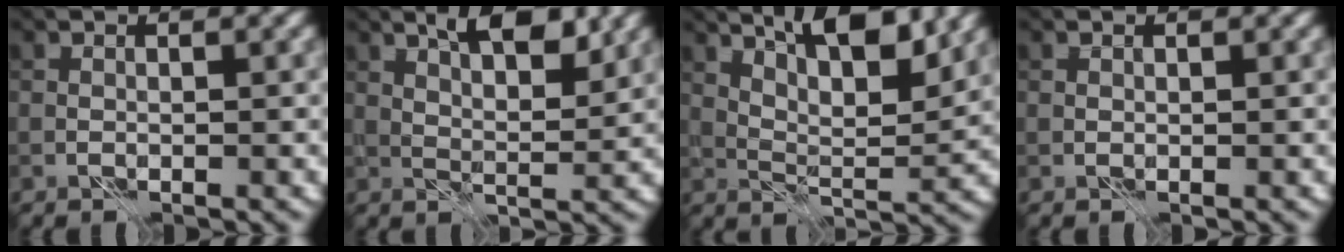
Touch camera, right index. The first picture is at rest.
{"total": 5.4, "force": [3.3, 1.9, 3.9], "torque": [-0.053, 0.002, 0.051]}
{"total": 7.6, "force": [5.0, 2.0, 5.3], "torque": [-0.084, 0.004, 0.082]}
{"total": 0.0}